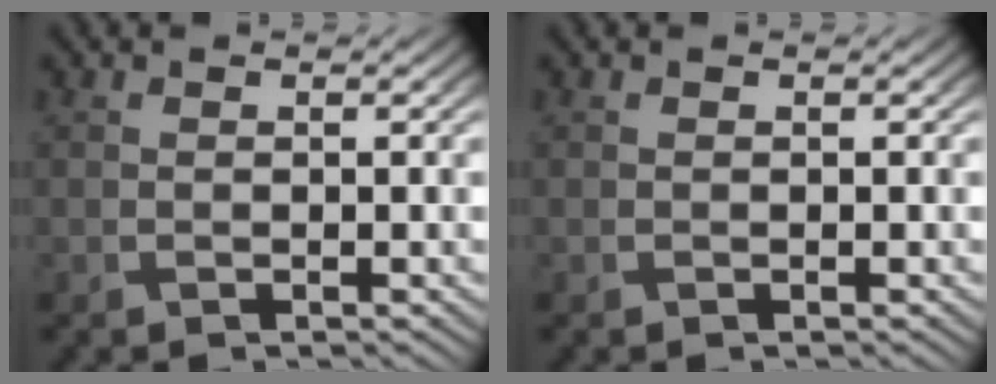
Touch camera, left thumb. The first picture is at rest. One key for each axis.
{"total": 0.0}